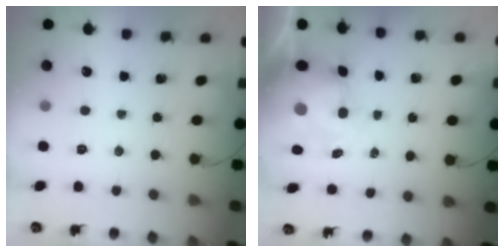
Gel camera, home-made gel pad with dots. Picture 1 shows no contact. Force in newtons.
{"total": 8.1, "press": 7.9, "slide": 1.9}